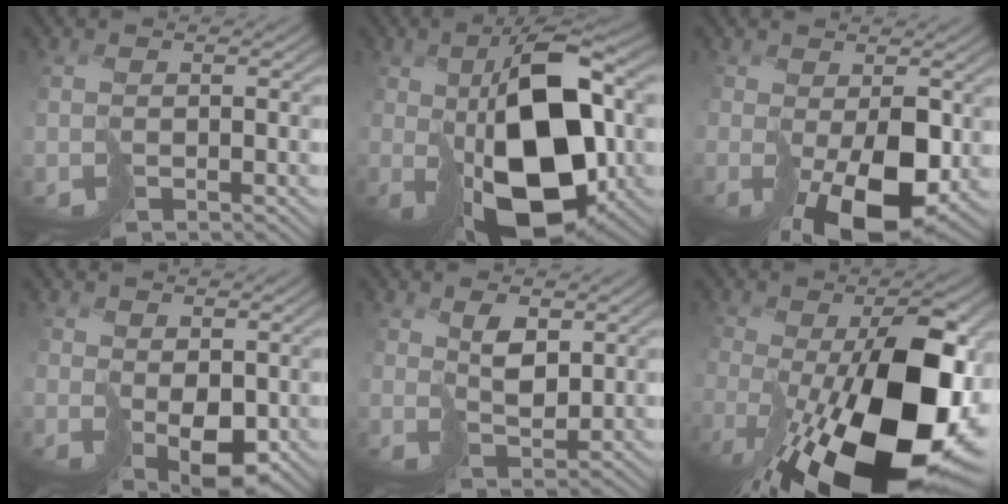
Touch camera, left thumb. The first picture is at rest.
{"total": 16.4, "force": [0.4, 8.0, 14.3], "torque": [-0.228, 0.003, 0.007]}
{"total": 9.1, "force": [-1.3, 4.9, 7.6], "torque": [-0.127, -0.029, 0.004]}
{"total": 4.4, "force": [1.2, 2.6, 3.3], "torque": [-0.069, -0.016, 0.036]}
{"total": 3.6, "force": [3.0, 0.9, 1.7], "torque": [-0.033, 0.003, 0.063]}
{"total": 19.1, "force": [-5.3, 7.9, 16.6], "torque": [-0.252, -0.041, -0.062]}